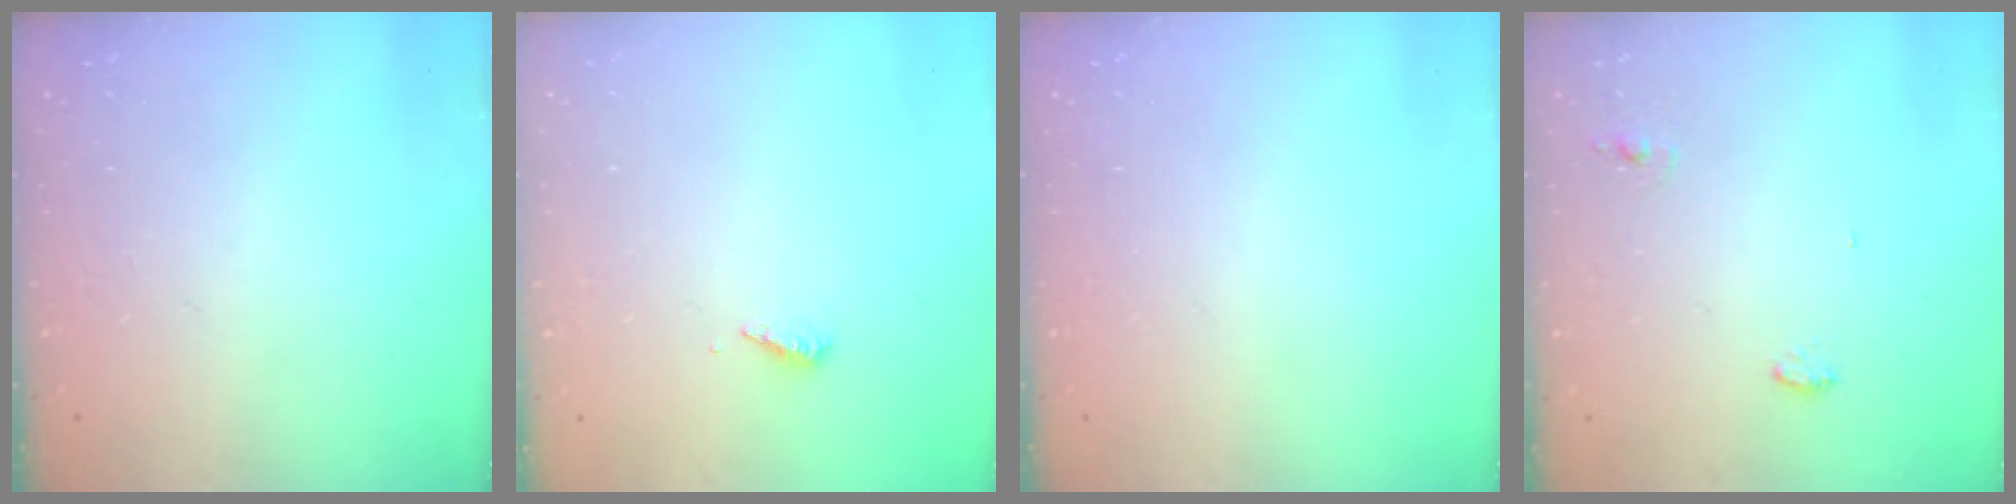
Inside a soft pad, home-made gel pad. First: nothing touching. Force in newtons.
{"total": 2.8, "press": 2.8, "slide": 0.2}
{"total": 0.0}
{"total": 5.1, "press": 4.5, "slide": 2.4}